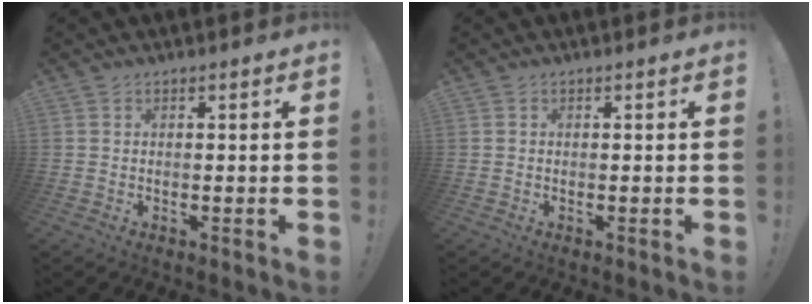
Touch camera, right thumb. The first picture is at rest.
{"total": 0.0}